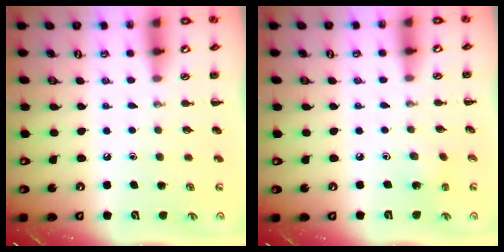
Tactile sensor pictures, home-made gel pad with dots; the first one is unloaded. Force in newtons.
{"total": 1.1, "press": 1.0, "slide": 0.5}